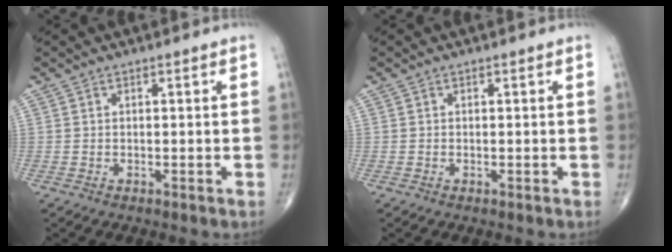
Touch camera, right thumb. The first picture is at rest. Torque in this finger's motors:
{"motor_torque": [0.24, 0.11, -0.08, -0.20, 0.02]}